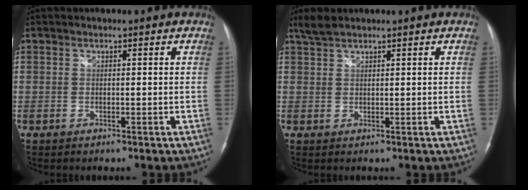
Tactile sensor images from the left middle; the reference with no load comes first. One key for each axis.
{"total": 2.3, "fx": 2.1, "fy": 0.4, "fz": 0.9, "tx": -0.025, "ty": 0.014, "tz": 0.045}